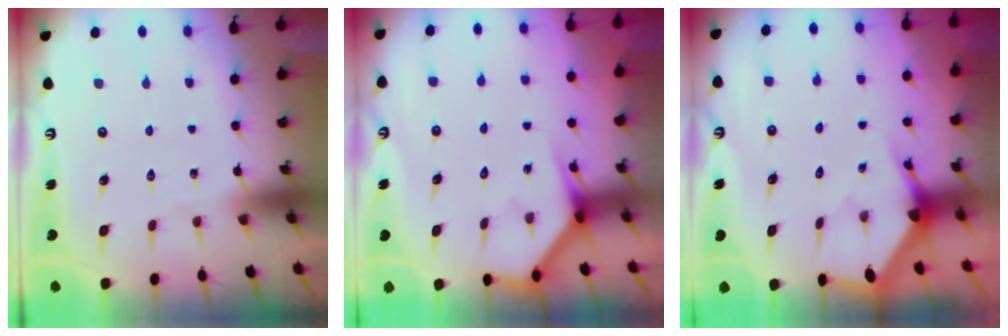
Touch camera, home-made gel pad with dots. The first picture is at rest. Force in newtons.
{"total": 3.8, "press": 3.8, "slide": 0.3}
{"total": 3.1, "press": 3.1, "slide": 0.2}